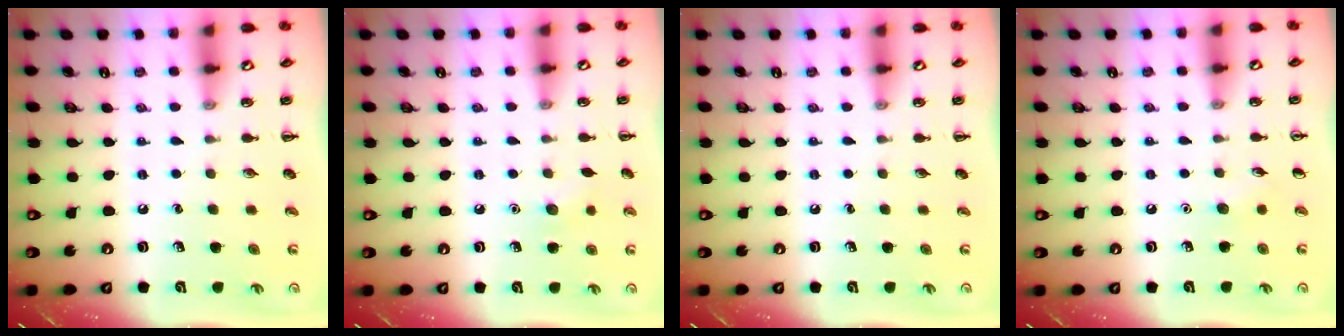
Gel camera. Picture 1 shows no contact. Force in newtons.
{"total": 6.1, "press": 5.8, "slide": 1.7}
{"total": 0.0}
{"total": 4.3, "press": 4.1, "slide": 1.3}